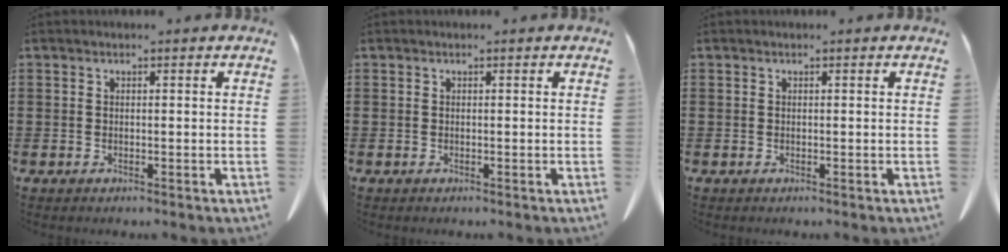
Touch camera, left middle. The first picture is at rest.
{"total": 0.0}
{"total": 0.0}